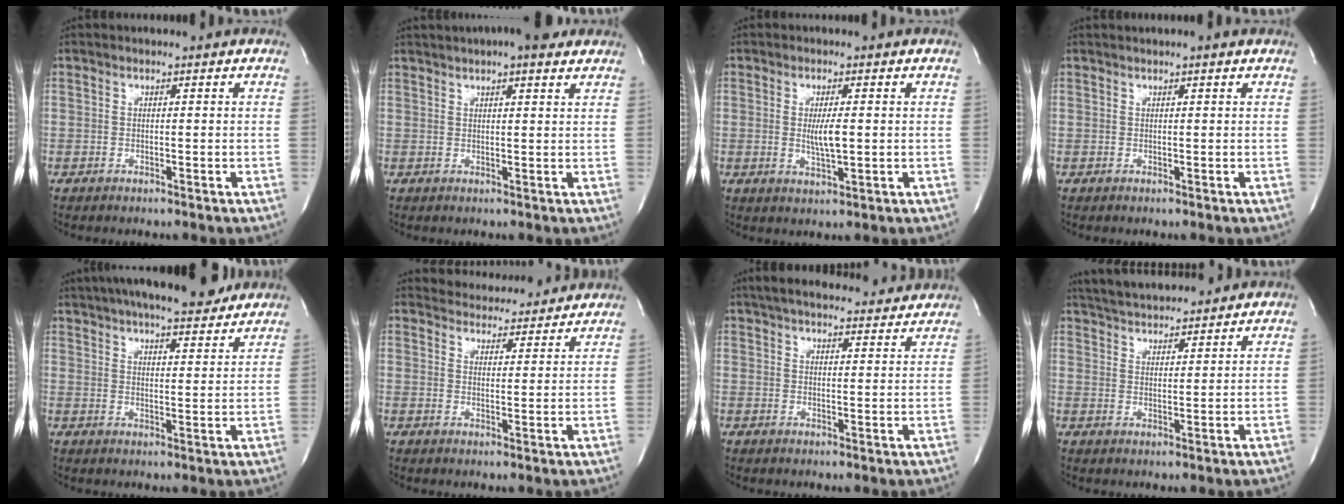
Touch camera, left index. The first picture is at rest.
{"total": 8.5, "force": [6.5, 1.6, 5.2], "torque": [-0.077, 0.028, 0.090]}
{"total": 3.7, "force": [0.0, 0.6, 3.6], "torque": [-0.067, -0.006, 0.003]}
{"total": 1.7, "force": [1.3, -0.1, 1.0], "torque": [-0.013, 0.018, 0.021]}
{"total": 16.9, "force": [14.3, 3.1, 8.4], "torque": [-0.143, 0.025, 0.203]}
{"total": 8.8, "force": [8.5, 1.9, 0.9], "torque": [-0.008, 0.005, 0.106]}
{"total": 16.1, "force": [14.6, 3.1, 6.1], "torque": [-0.087, 0.029, 0.196]}
{"total": 10.8, "force": [10.1, 1.7, 3.5], "torque": [-0.062, 0.020, 0.159]}